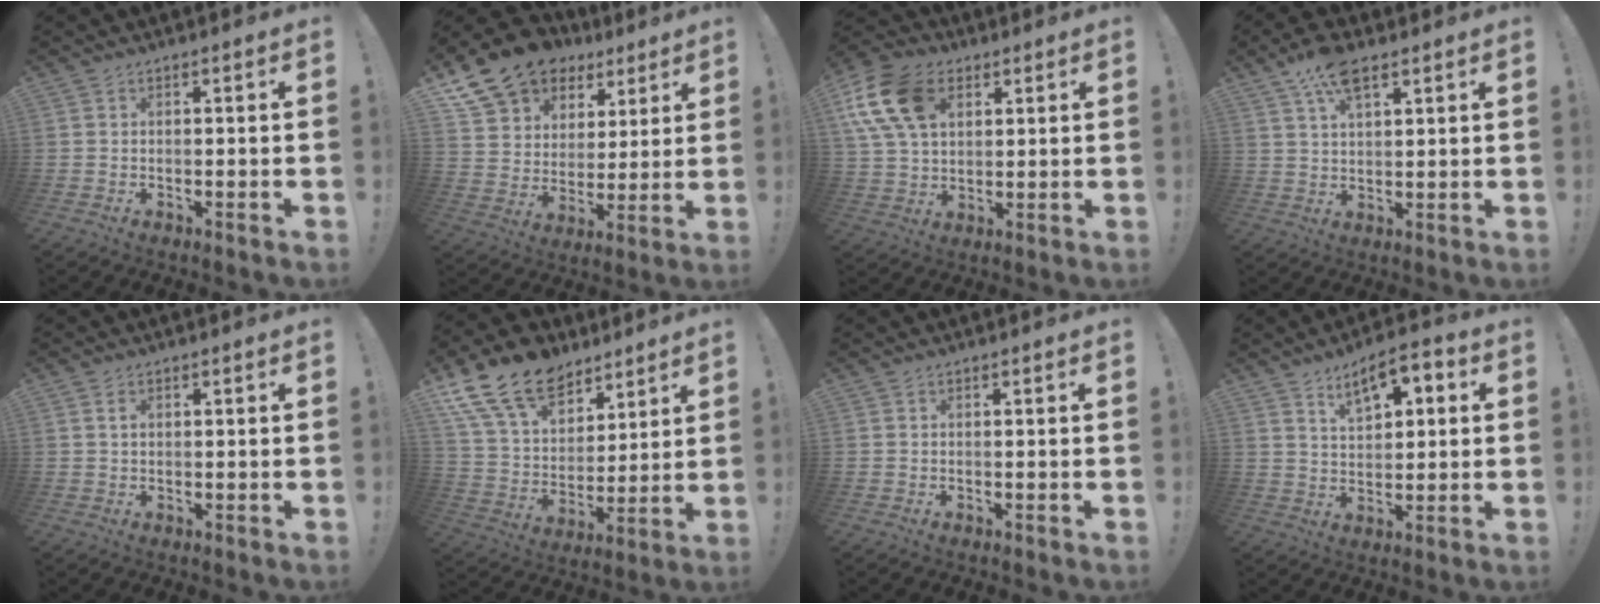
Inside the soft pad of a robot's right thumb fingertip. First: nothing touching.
{"total": 16.0, "force": [11.4, 9.9, 5.2], "torque": [-0.093, -0.079, 0.222]}
{"total": 16.8, "force": [6.7, 11.4, 10.4], "torque": [-0.195, -0.019, 0.130]}
{"total": 9.8, "force": [6.2, 4.6, 6.0], "torque": [-0.104, -0.023, 0.113]}
{"total": 1.2, "force": [0.5, 0.8, 0.8], "torque": [-0.009, 0.000, 0.007]}
{"total": 18.7, "force": [12.3, 11.5, 8.3], "torque": [-0.141, -0.078, 0.235]}
{"total": 0.0}
{"total": 9.2, "force": [4.9, 4.6, 6.3], "torque": [-0.084, -0.022, 0.083]}